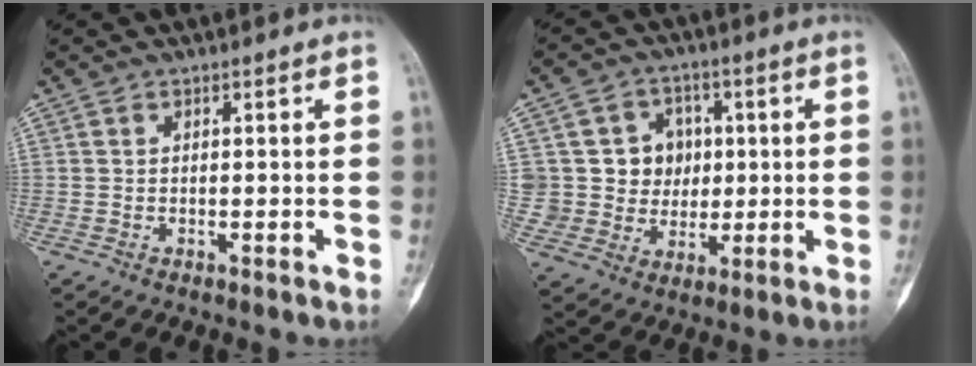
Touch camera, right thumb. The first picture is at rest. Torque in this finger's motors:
{"motor_torque": [-0.04, -0.14, 0.41, 0.09, 0.01]}